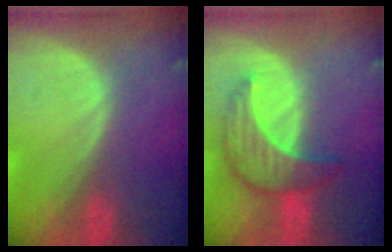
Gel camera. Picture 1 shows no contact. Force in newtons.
{"total": 7.5, "press": 7.5, "slide": 0.3}